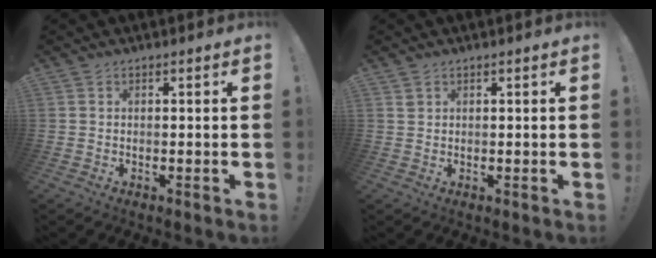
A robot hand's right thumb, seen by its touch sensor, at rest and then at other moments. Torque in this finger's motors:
{"motor_torque": [-0.20, 0.06, -0.26, 0.14, -0.07]}